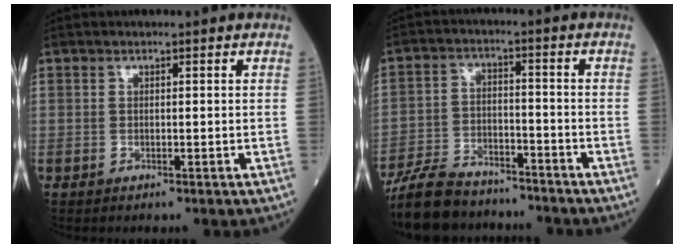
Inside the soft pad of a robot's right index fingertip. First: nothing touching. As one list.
[{"total": 12.6, "force": [-11.1, 4.3, 4.0], "torque": [-0.078, 0.005, -0.185]}]